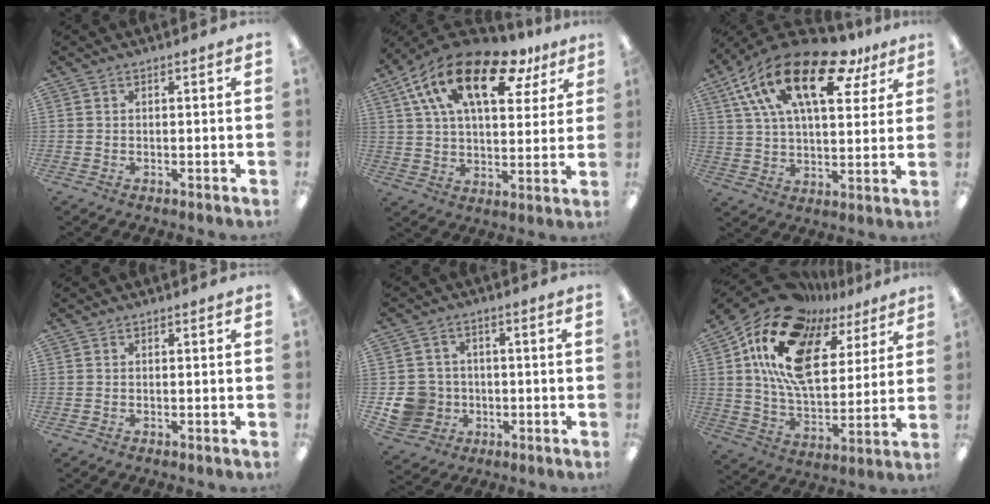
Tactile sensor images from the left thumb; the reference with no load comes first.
{"total": 20.6, "force": [10.9, 10.0, 14.4], "torque": [-0.253, -0.041, 0.183]}
{"total": 22.9, "force": [12.5, 10.3, 16.3], "torque": [-0.295, -0.051, 0.208]}
{"total": 0.0}
{"total": 8.5, "force": [-1.9, 8.0, 2.2], "torque": [-0.060, 0.020, -0.024]}
{"total": 21.5, "force": [11.1, 11.8, 14.2], "torque": [-0.290, -0.053, 0.190]}